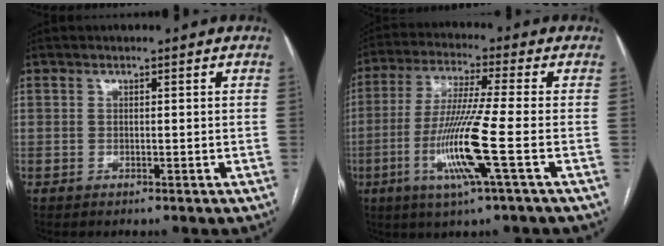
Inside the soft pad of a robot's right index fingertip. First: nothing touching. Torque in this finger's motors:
{"motor_torque": [1.67, -0.47, 0.83, 0.17]}